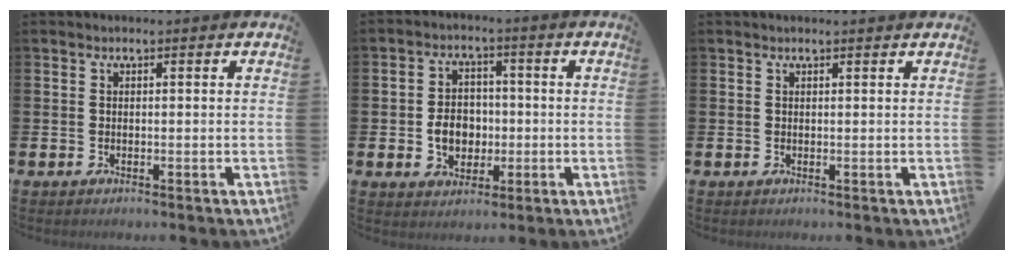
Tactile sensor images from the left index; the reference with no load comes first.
{"total": 5.3, "force": [-0.7, 4.3, 2.9], "torque": [-0.036, 0.001, -0.023]}
{"total": 0.5, "force": [0.5, 0.0, 0.1], "torque": [0.013, -0.006, 0.006]}